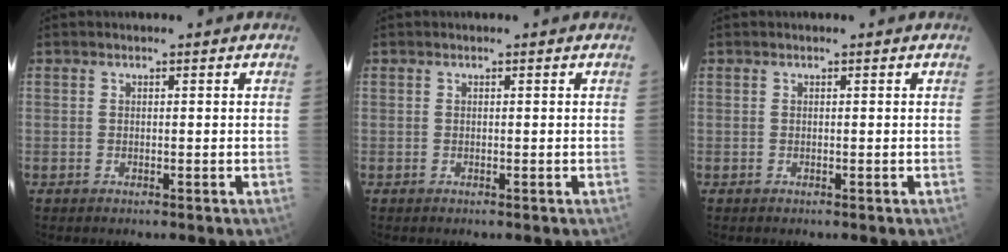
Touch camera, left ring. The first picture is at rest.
{"total": 0.0}
{"total": 0.0}